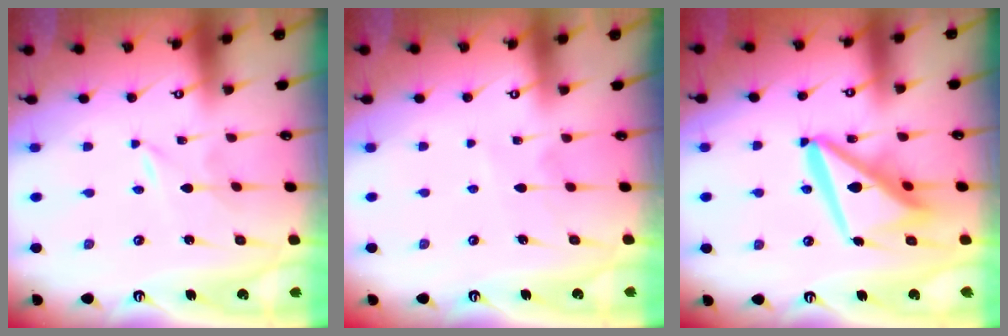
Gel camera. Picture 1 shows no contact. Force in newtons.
{"total": 3.9, "press": 3.8, "slide": 0.4}
{"total": 14.7, "press": 14.6, "slide": 1.7}